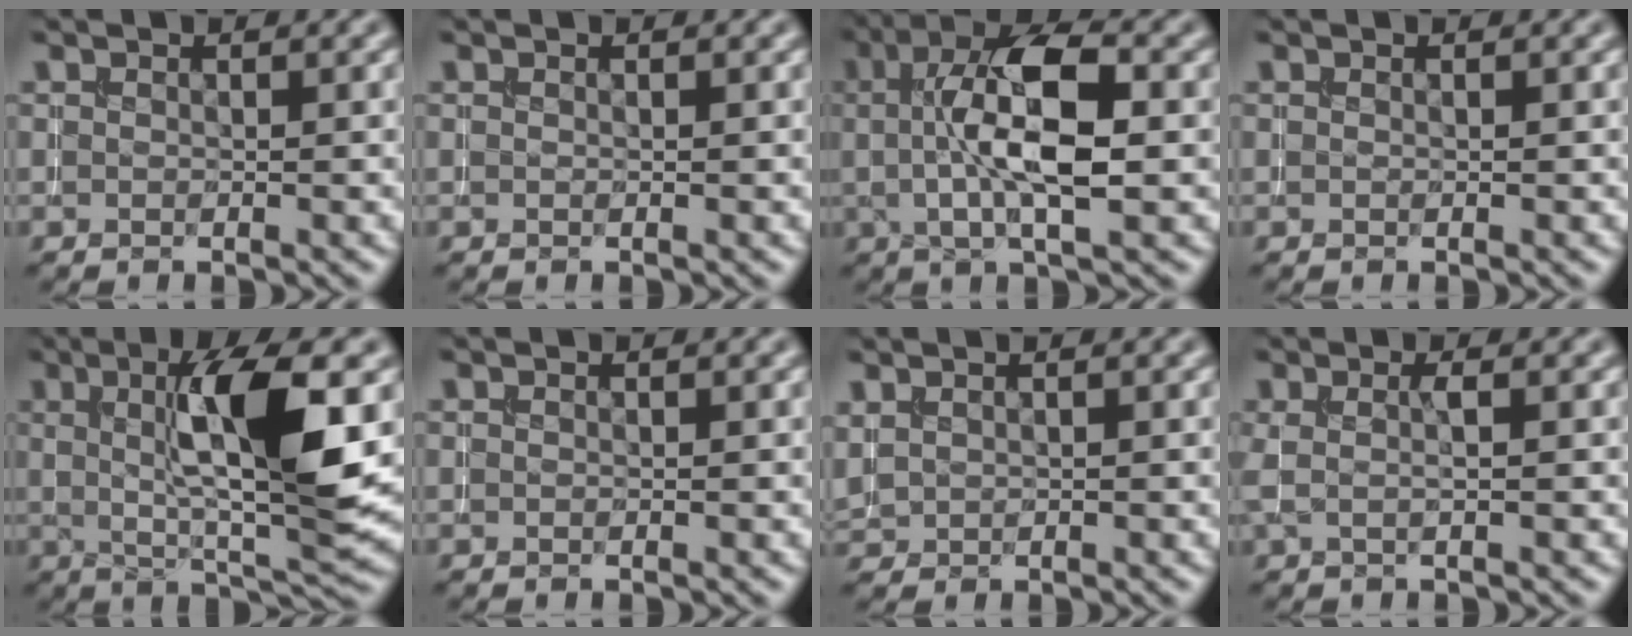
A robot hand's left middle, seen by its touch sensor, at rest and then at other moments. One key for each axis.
{"total": 0.0}
{"total": 8.2, "fx": 0.8, "fy": 2.6, "fz": 7.7, "tx": -0.129, "ty": 0.009, "tz": 0.009}
{"total": 0.0}
{"total": 9.7, "fx": 1.8, "fy": 2.1, "fz": 9.3, "tx": -0.139, "ty": -0.004, "tz": 0.035}
{"total": 0.0}
{"total": 1.5, "fx": 1.0, "fy": 0.8, "fz": 0.7, "tx": -0.019, "ty": 0.007, "tz": 0.022}
{"total": 1.4, "fx": 0.2, "fy": 0.1, "fz": 1.4, "tx": -0.030, "ty": 0.005, "tz": 0.002}